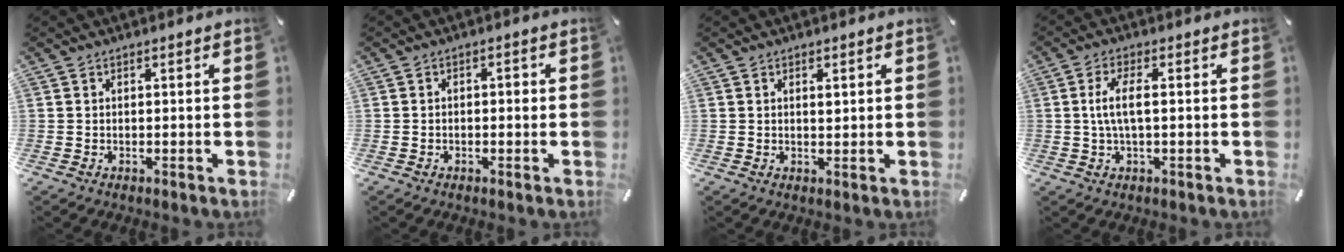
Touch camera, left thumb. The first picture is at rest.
{"total": 1.6, "force": [-0.5, 0.9, 1.3], "torque": [-0.026, 0.006, -0.012]}
{"total": 1.2, "force": [0.5, 0.6, 0.9], "torque": [-0.012, -0.002, 0.007]}
{"total": 6.0, "force": [0.3, 1.7, 5.8], "torque": [-0.121, -0.002, -0.001]}